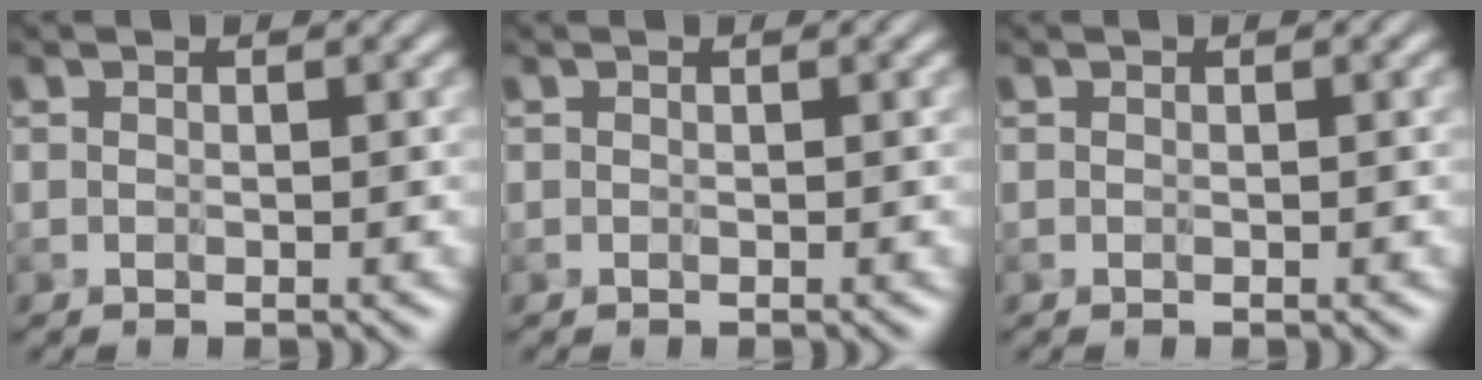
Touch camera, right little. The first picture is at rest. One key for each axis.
{"total": 0.0}
{"total": 0.0}